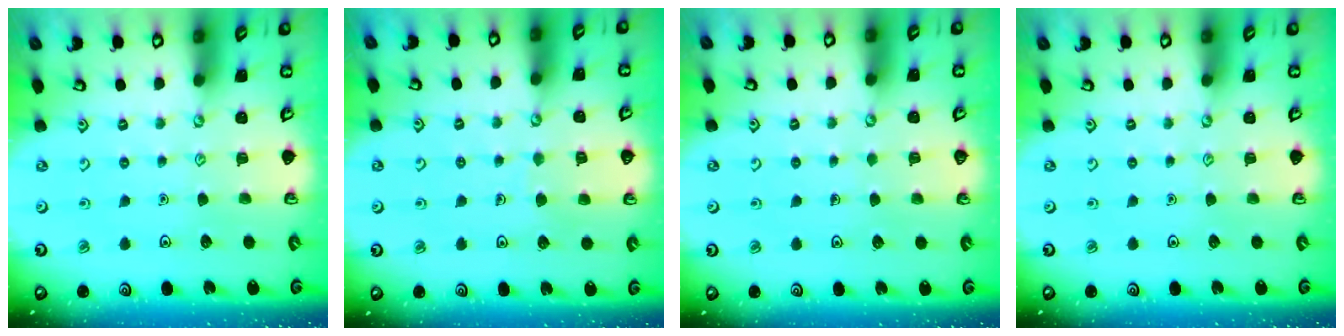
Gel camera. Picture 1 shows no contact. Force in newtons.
{"total": 3.5, "press": 3.5, "slide": 0.3}
{"total": 0.8, "press": 0.8, "slide": 0.3}
{"total": 0.0}